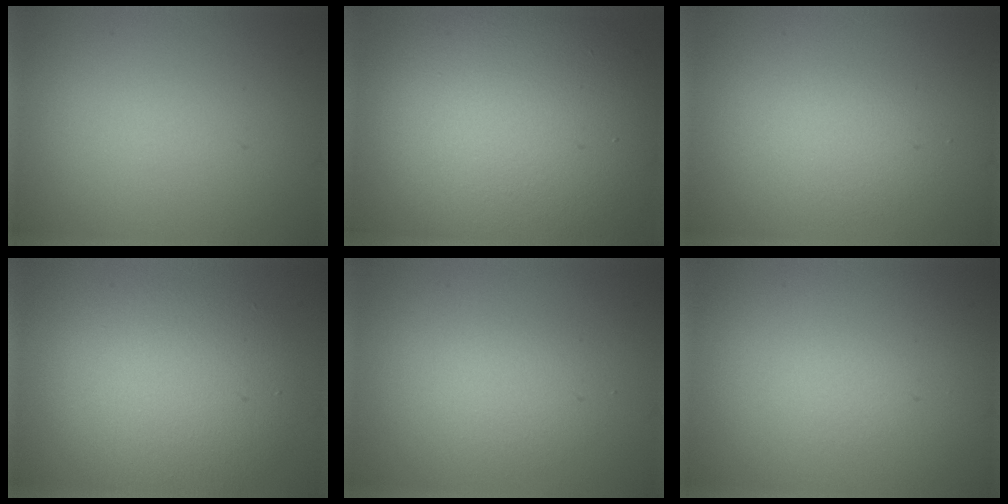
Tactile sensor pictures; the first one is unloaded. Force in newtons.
{"total": 14.1, "press": 14.1, "slide": 0.6}
{"total": 1.8, "press": 1.8, "slide": 0.0}
{"total": 6.1, "press": 6.1, "slide": 0.2}
{"total": 1.9, "press": 1.8, "slide": 0.2}
{"total": 0.6, "press": 0.6, "slide": 0.1}